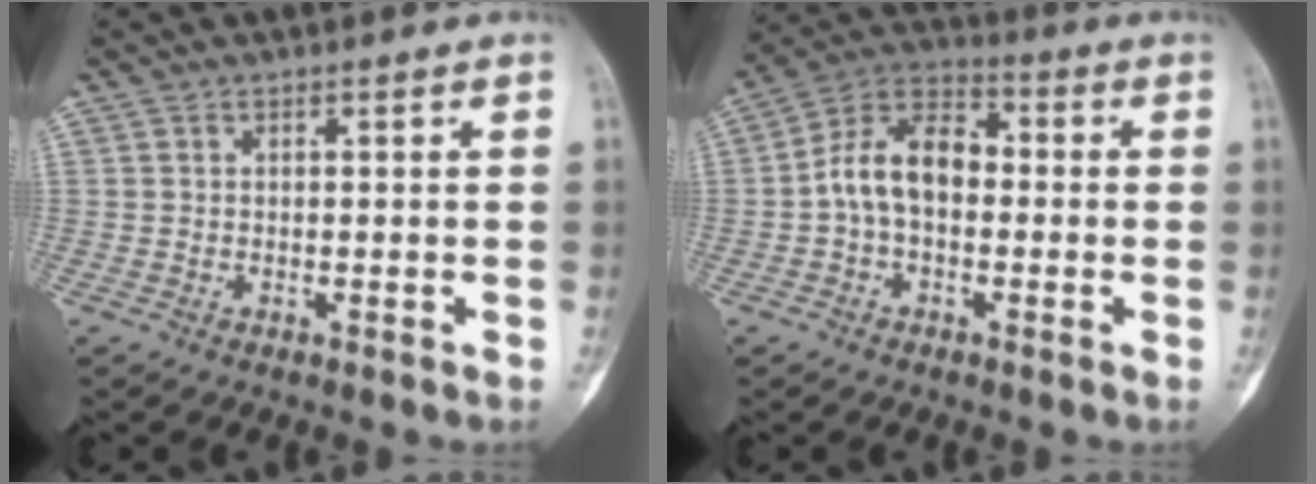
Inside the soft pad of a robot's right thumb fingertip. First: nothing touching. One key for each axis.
{"total": 11.1, "fx": -0.7, "fy": 7.2, "fz": 8.4, "tx": -0.134, "ty": 0.038, "tz": -0.027}